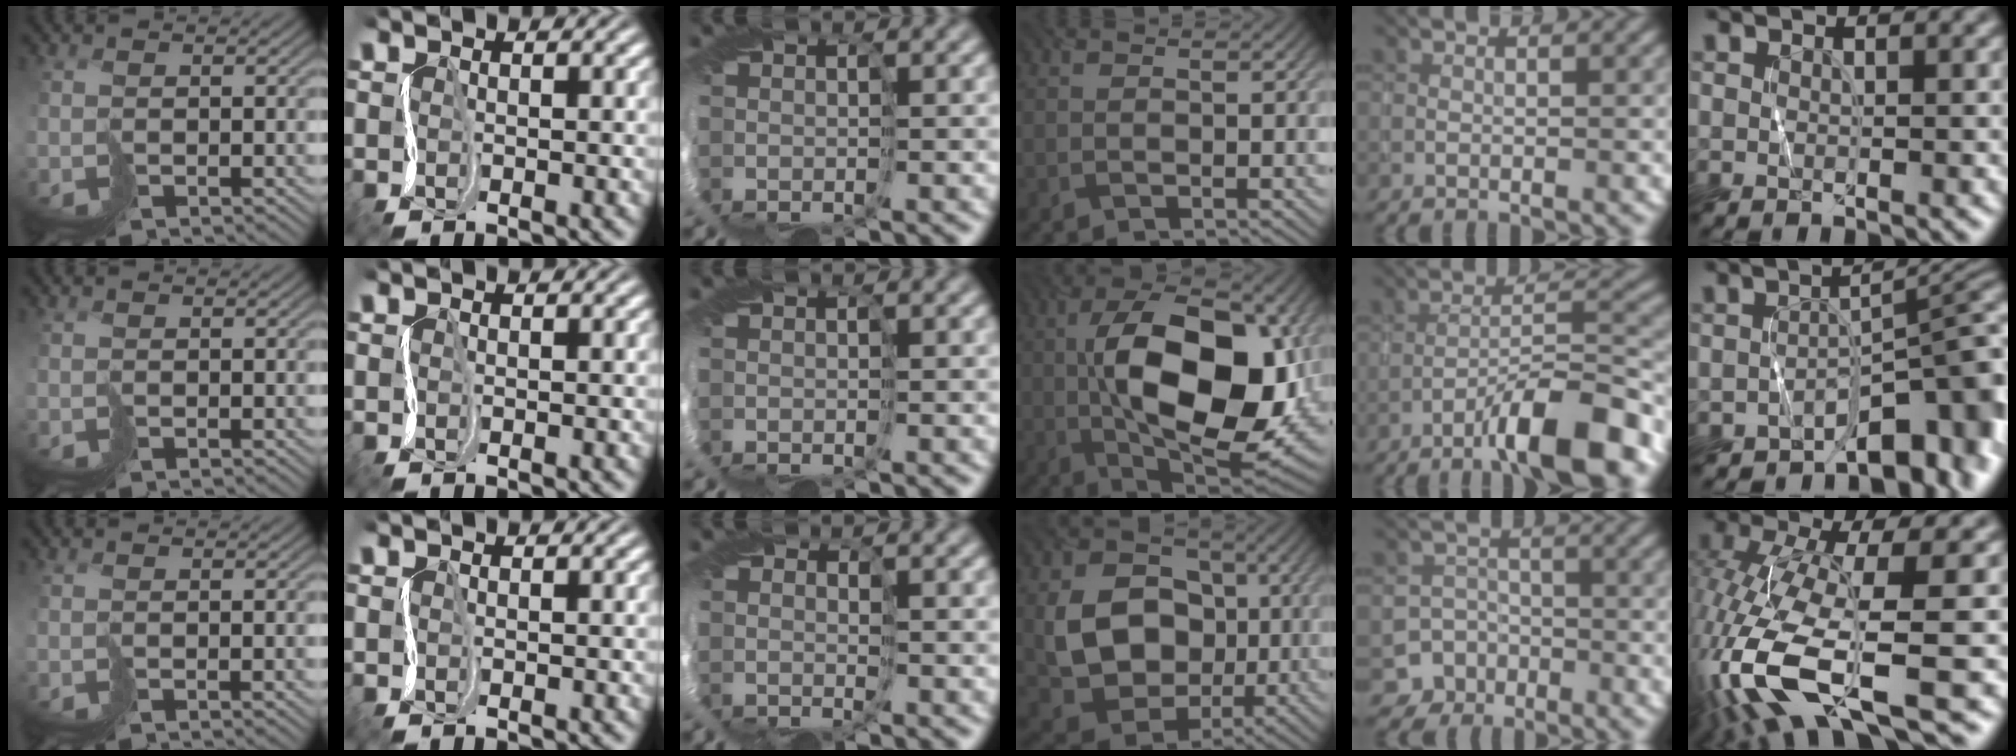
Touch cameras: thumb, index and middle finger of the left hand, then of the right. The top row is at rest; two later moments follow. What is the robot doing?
{"motion": "cut", "object": "wrapping paper"}